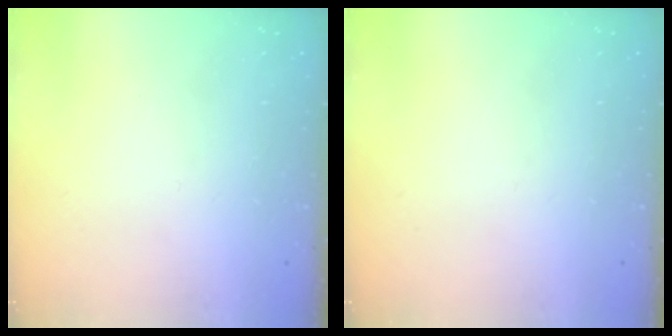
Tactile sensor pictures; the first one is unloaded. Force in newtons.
{"total": 0.0}